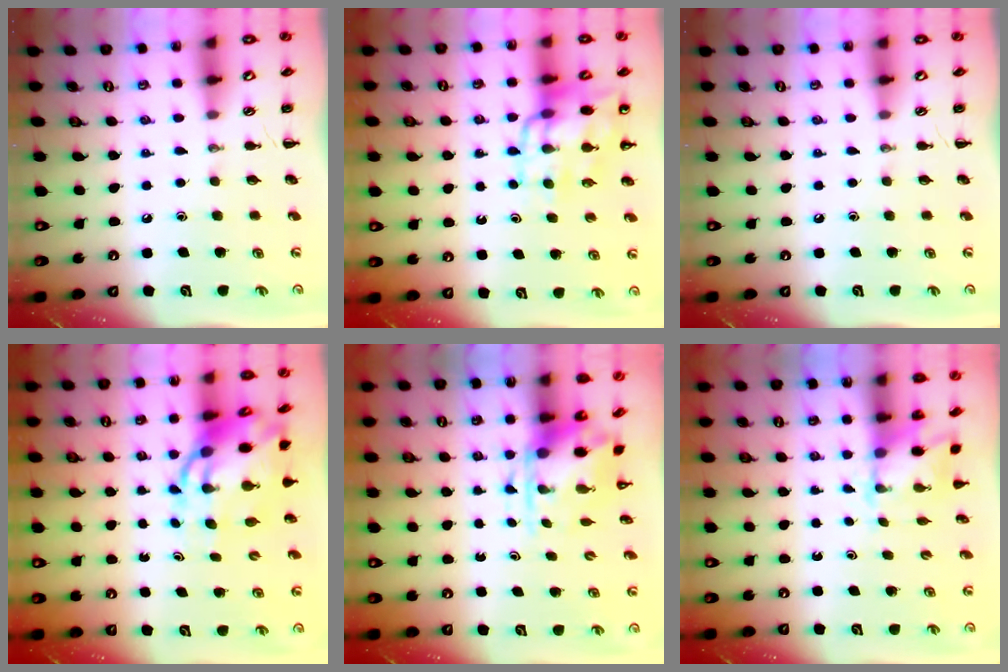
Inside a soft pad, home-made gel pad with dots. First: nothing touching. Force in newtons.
{"total": 13.1, "press": 12.7, "slide": 2.9}
{"total": 0.0}
{"total": 10.7, "press": 10.3, "slide": 2.9}
{"total": 3.8, "press": 3.7, "slide": 0.9}
{"total": 2.2, "press": 2.1, "slide": 0.6}